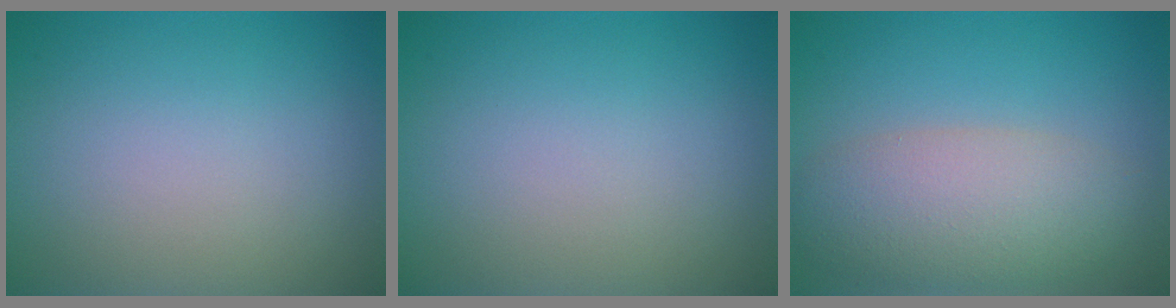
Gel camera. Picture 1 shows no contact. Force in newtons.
{"total": 0.0}
{"total": 6.1, "press": 6.1, "slide": 0.4}